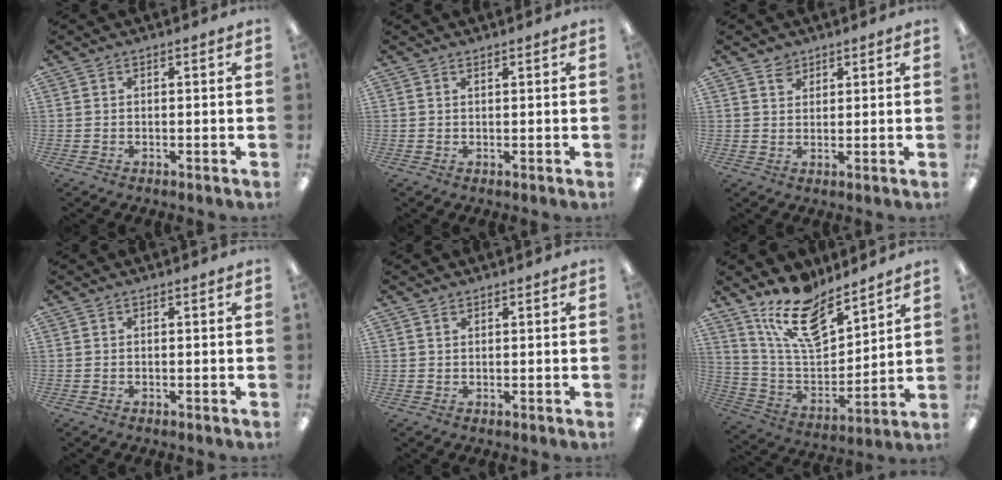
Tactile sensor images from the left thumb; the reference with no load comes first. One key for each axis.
{"total": 0.7, "fx": 0.6, "fy": 0.1, "fz": 0.1, "tx": -0.003, "ty": 0.000, "tz": 0.012}
{"total": 2.9, "fx": 2.2, "fy": 2.0, "fz": 0.3, "tx": 0.005, "ty": -0.007, "tz": 0.039}
{"total": 0.0}
{"total": 1.1, "fx": 0.9, "fy": 0.4, "fz": 0.4, "tx": -0.009, "ty": 0.001, "tz": 0.017}
{"total": 16.8, "fx": 12.6, "fy": 6.8, "fz": 8.7, "tx": -0.168, "ty": -0.071, "tz": 0.227}